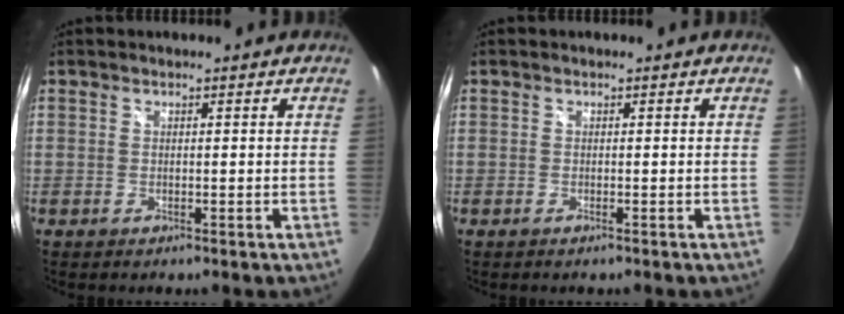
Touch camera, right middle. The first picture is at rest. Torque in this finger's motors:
{"motor_torque": [0.57, -0.50, 0.10, 0.01]}